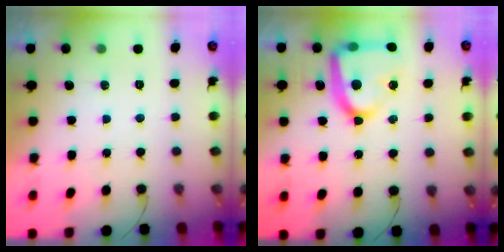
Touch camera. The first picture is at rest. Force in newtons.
{"total": 19.0, "press": 18.9, "slide": 1.7}